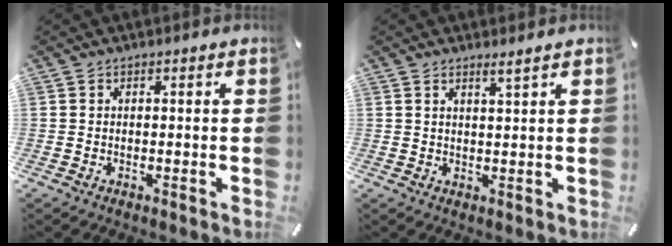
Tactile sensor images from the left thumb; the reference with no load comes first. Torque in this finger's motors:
{"motor_torque": [0.35, 0.27, 0.10, -0.16, -0.07]}